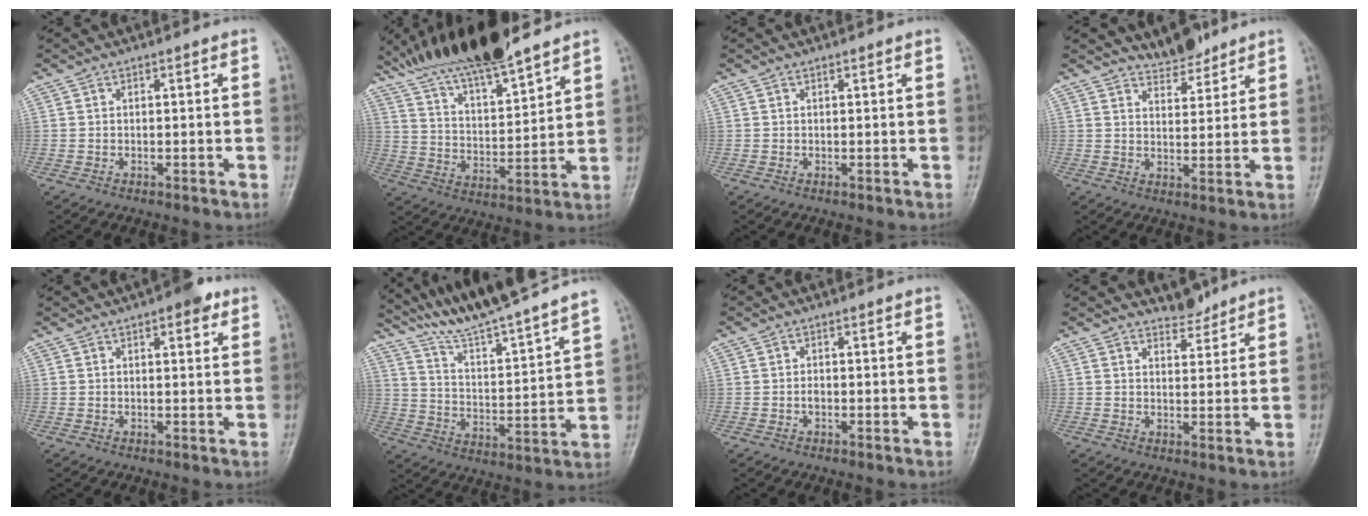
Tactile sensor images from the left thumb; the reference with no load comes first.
{"total": 17.5, "force": [14.6, 3.3, 9.1], "torque": [-0.139, -0.068, 0.266]}
{"total": 0.7, "force": [0.7, 0.0, 0.3], "torque": [-0.003, 0.002, 0.012]}
{"total": 5.1, "force": [4.7, 1.7, 0.9], "torque": [0.004, -0.038, 0.083]}
{"total": 4.7, "force": [2.6, 1.8, 3.4], "torque": [-0.034, -0.005, 0.029]}
{"total": 19.8, "force": [17.8, -0.5, 8.6], "torque": [-0.126, -0.100, 0.287]}
{"total": 0.8, "force": [-0.2, 0.5, 0.5], "torque": [-0.008, 0.001, -0.005]}
{"total": 2.1, "force": [1.9, 0.7, 0.6], "torque": [0.002, -0.015, 0.028]}